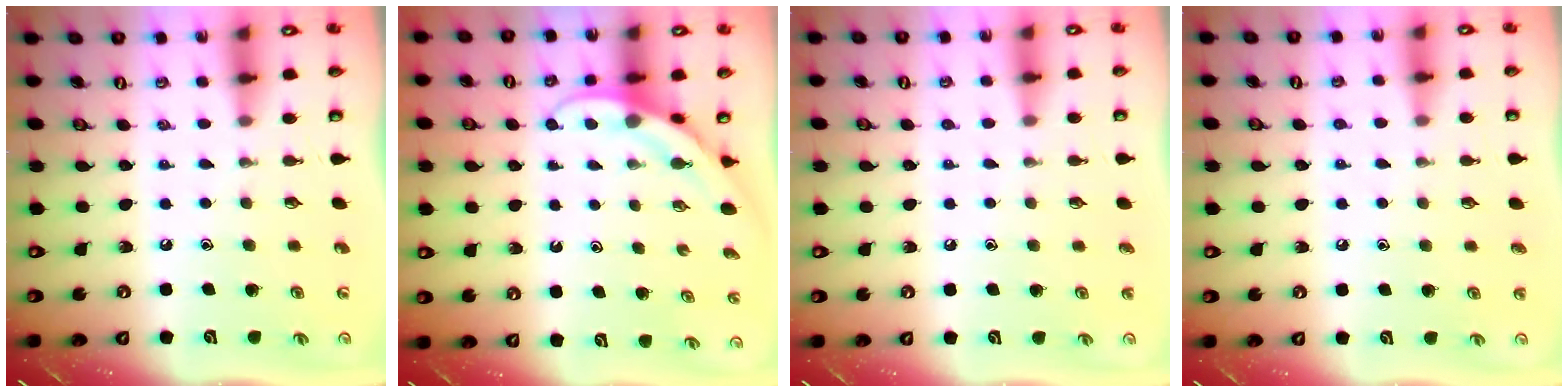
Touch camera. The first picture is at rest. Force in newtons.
{"total": 5.4, "press": 5.4, "slide": 0.4}
{"total": 2.7, "press": 2.6, "slide": 0.7}
{"total": 4.8, "press": 4.7, "slide": 0.2}